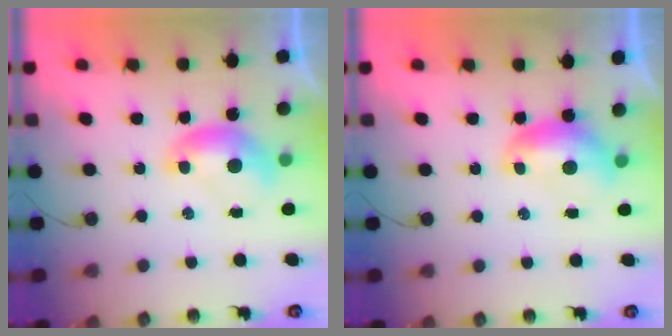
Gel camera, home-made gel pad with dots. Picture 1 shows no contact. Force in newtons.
{"total": 0.7, "press": 0.7, "slide": 0.1}